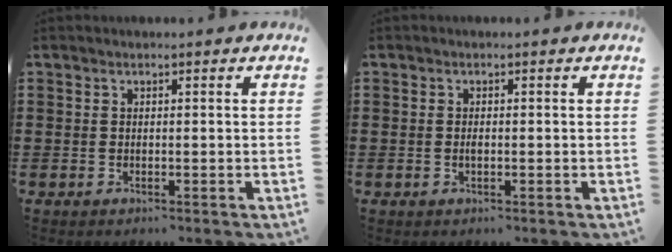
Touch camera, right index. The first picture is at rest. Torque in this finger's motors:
{"motor_torque": [2.14, 0.00, 0.12, 0.04]}